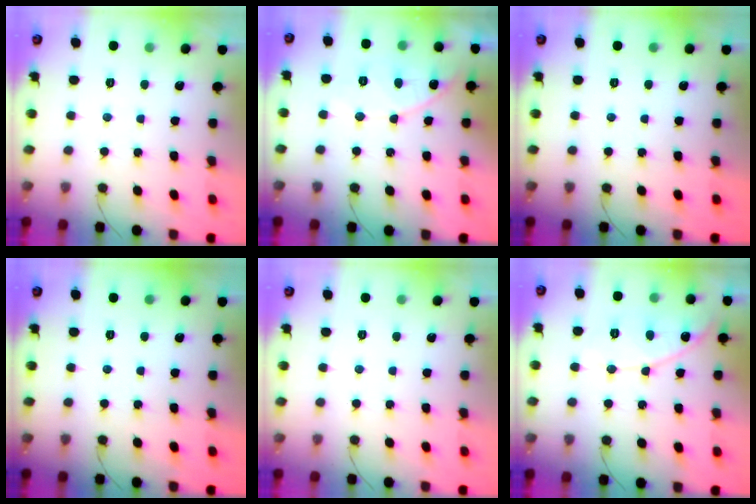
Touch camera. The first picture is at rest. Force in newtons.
{"total": 9.4, "press": 9.4, "slide": 0.6}
{"total": 0.0}
{"total": 0.0}
{"total": 0.0}
{"total": 10.4, "press": 10.4, "slide": 0.9}